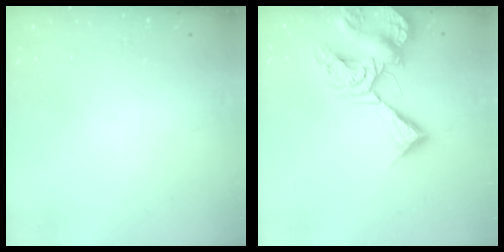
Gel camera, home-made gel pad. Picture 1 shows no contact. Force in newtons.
{"total": 11.8, "press": 11.7, "slide": 1.4}